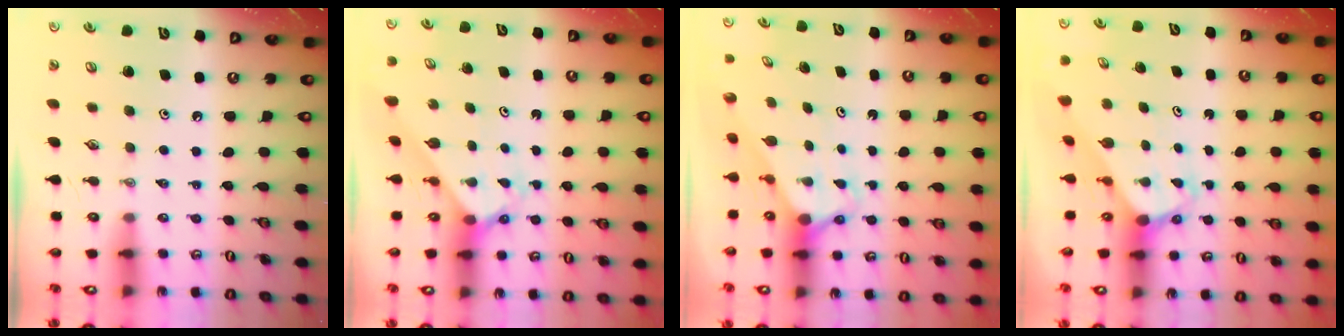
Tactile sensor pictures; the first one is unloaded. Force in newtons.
{"total": 2.5, "press": 2.5, "slide": 0.2}
{"total": 2.7, "press": 2.7, "slide": 0.0}
{"total": 3.1, "press": 3.1, "slide": 0.3}